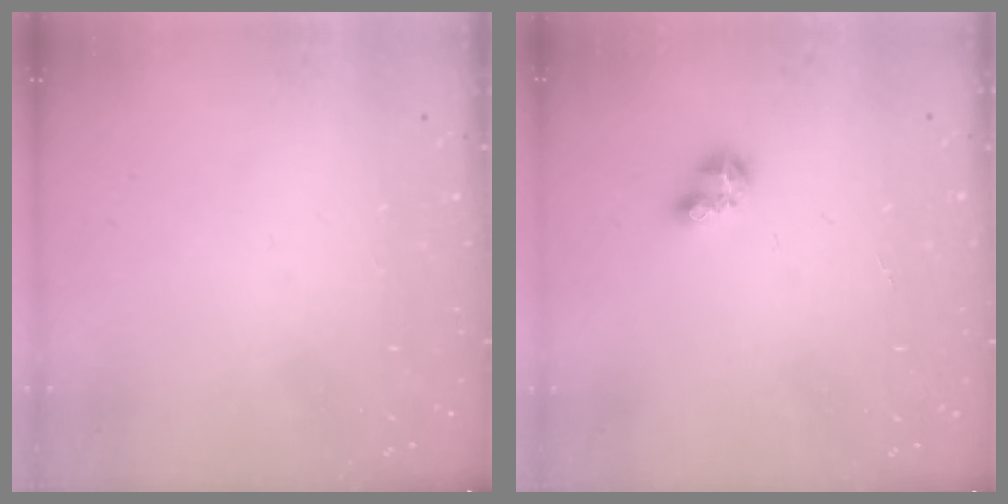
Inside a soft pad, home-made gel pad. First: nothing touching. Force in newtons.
{"total": 2.7, "press": 2.6, "slide": 0.5}